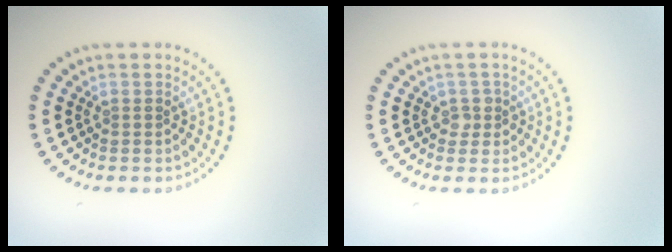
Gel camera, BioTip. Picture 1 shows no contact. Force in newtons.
{"total": 1.1, "press": 1.0, "slide": 0.4}